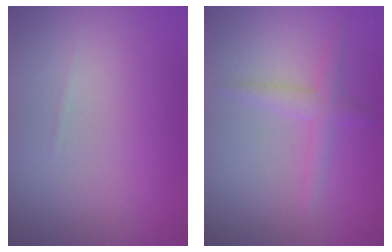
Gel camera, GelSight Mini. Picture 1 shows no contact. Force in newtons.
{"total": 1.9, "press": 1.9, "slide": 0.1}